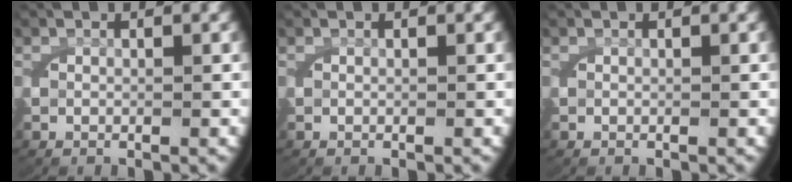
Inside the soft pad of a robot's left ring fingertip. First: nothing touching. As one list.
[{"total": 0.0}, {"total": 0.0}]